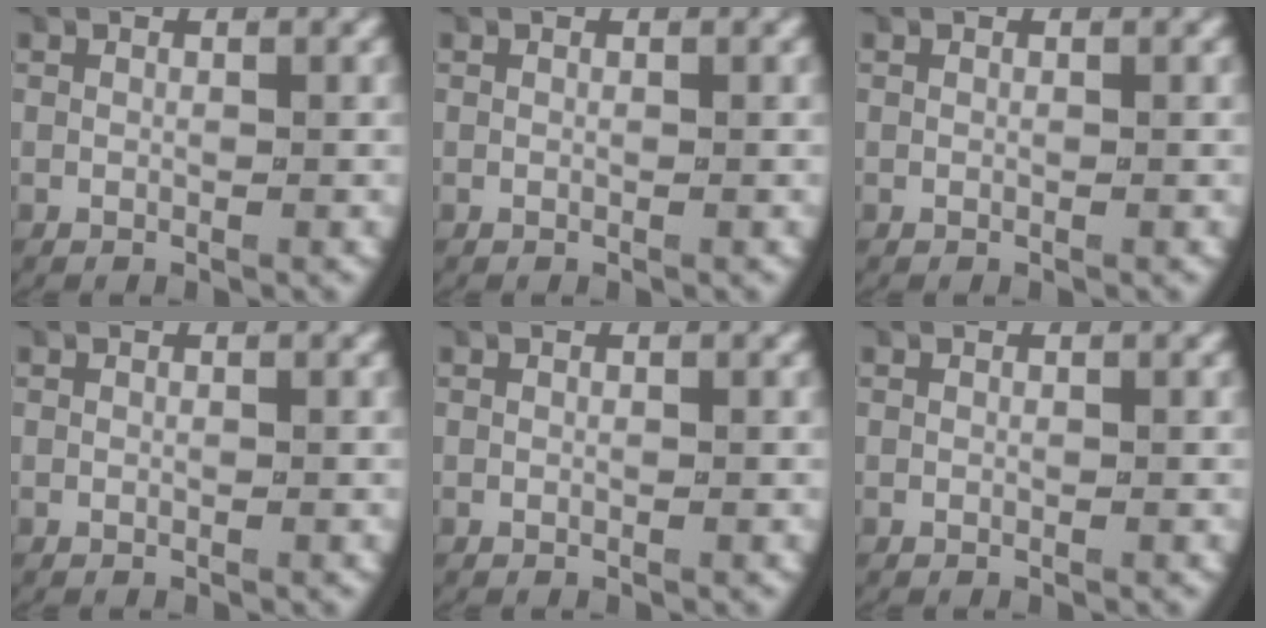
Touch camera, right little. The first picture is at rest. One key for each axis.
{"total": 0.0}
{"total": 0.0}
{"total": 0.0}
{"total": 0.0}
{"total": 0.0}